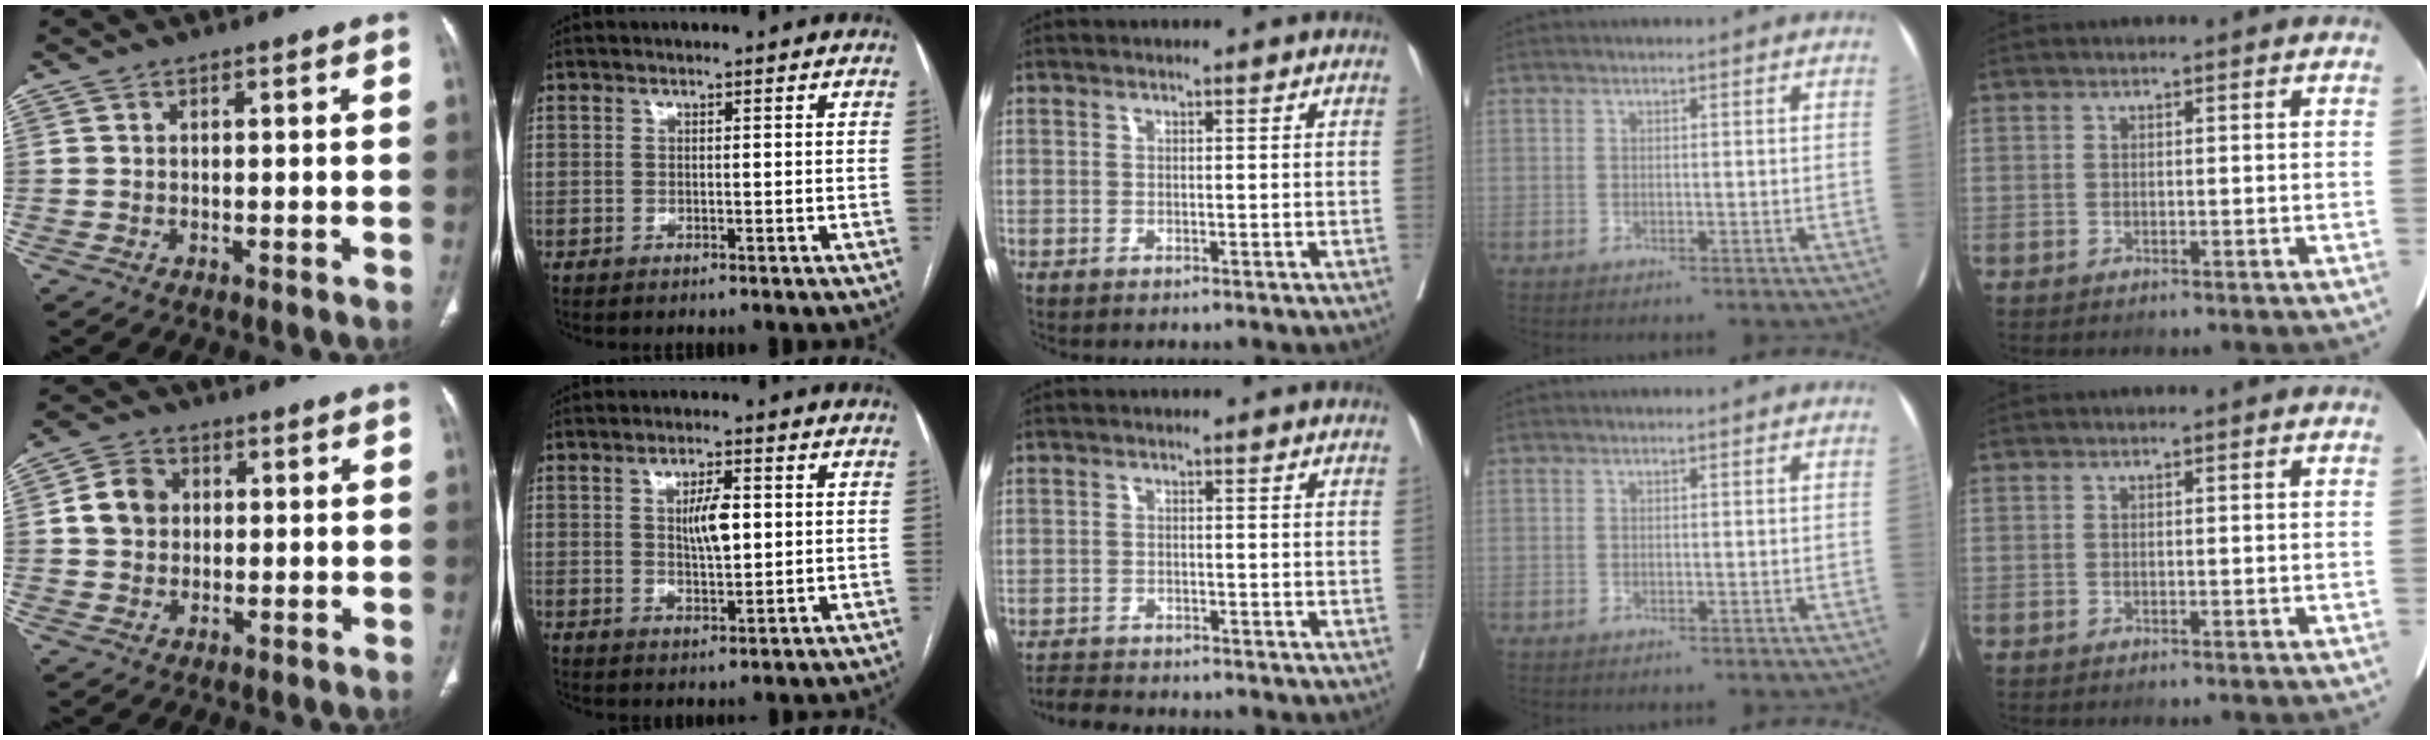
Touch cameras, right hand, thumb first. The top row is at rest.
{"thumb": {"total": 6.3, "force": [0.8, 5.4, 3.1], "torque": [-0.041, 0.008, 0.009]}, "index": {"total": 5.2, "force": [0.9, 1.7, 4.8], "torque": [-0.081, 0.003, 0.017]}, "middle": {"total": 4.3, "force": [-4.1, 0.8, 0.8], "torque": [-0.011, -0.013, -0.069]}}